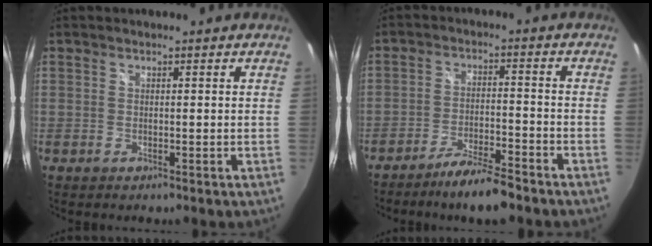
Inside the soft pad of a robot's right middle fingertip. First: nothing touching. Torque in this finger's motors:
{"motor_torque": [0.12, -0.17, 0.08, 0.02]}